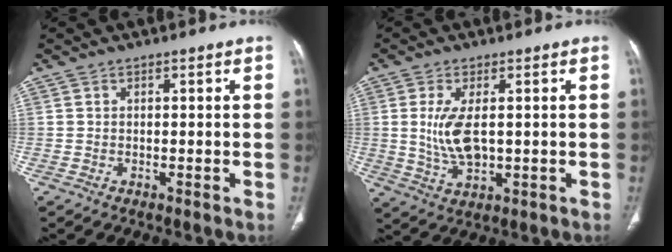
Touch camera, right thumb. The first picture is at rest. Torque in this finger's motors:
{"motor_torque": [-0.60, 0.99, 0.52, 0.92, 0.32]}